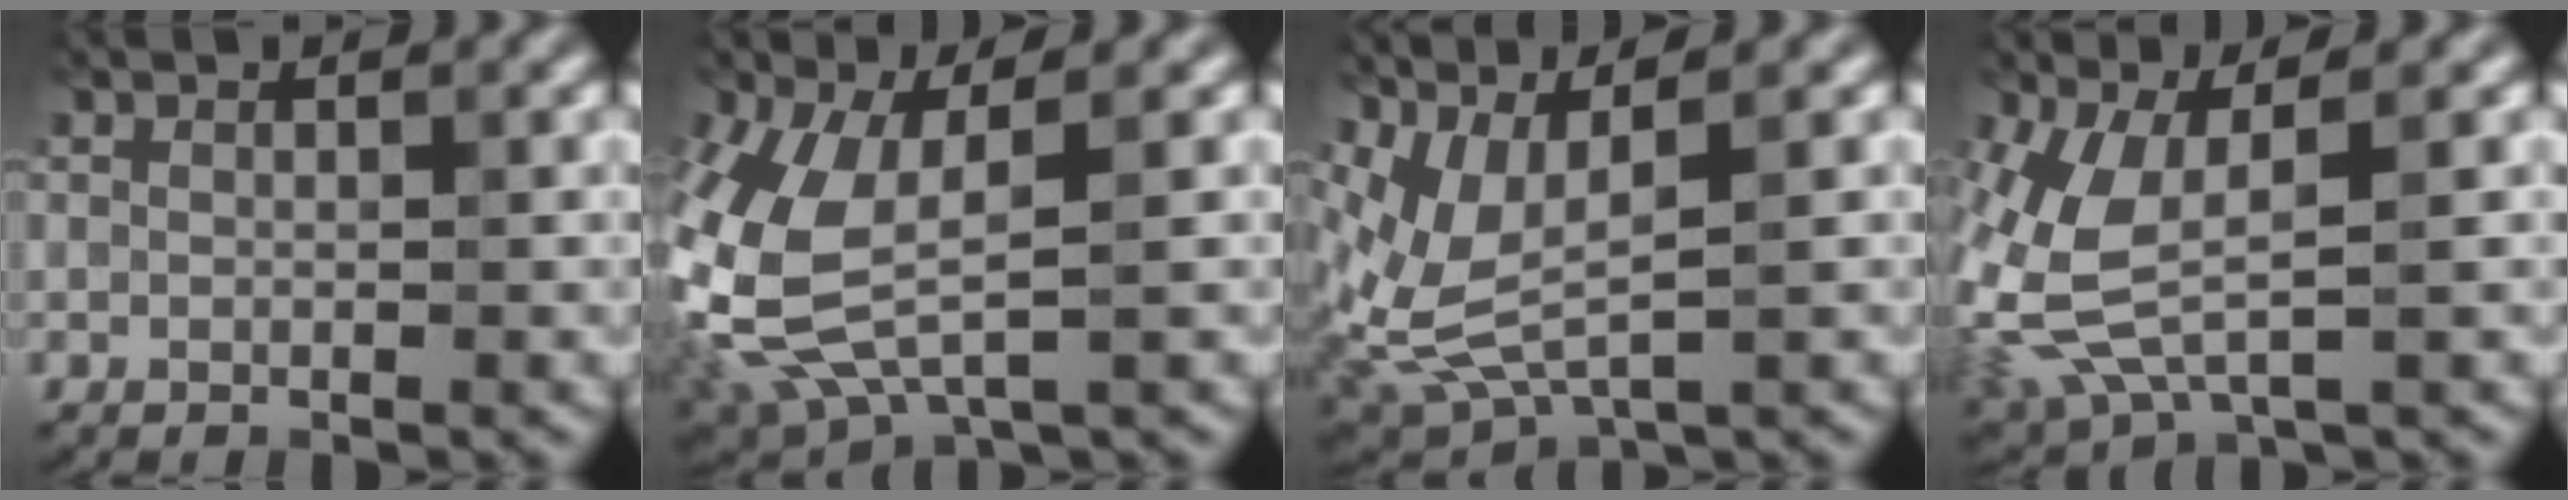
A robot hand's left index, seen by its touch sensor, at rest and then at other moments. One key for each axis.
{"total": 8.1, "fx": -0.3, "fy": 4.3, "fz": 6.9, "tx": -0.182, "ty": -0.019, "tz": 0.001}
{"total": 5.0, "fx": 1.4, "fy": 1.8, "fz": 4.4, "tx": -0.119, "ty": -0.015, "tz": 0.043}
{"total": 6.3, "fx": -0.1, "fy": 3.0, "fz": 5.6, "tx": -0.154, "ty": -0.013, "tz": 0.009}